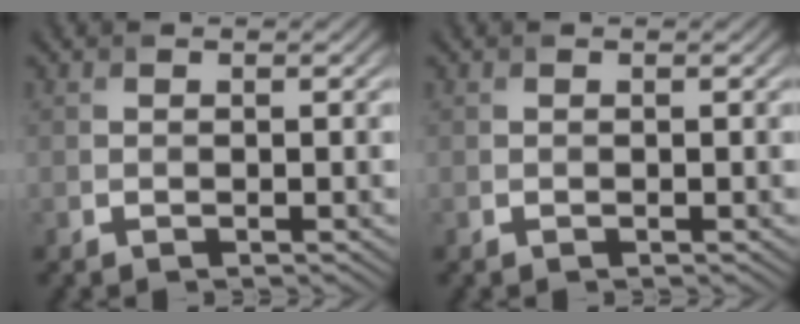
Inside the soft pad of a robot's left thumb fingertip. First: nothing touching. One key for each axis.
{"total": 0.0}